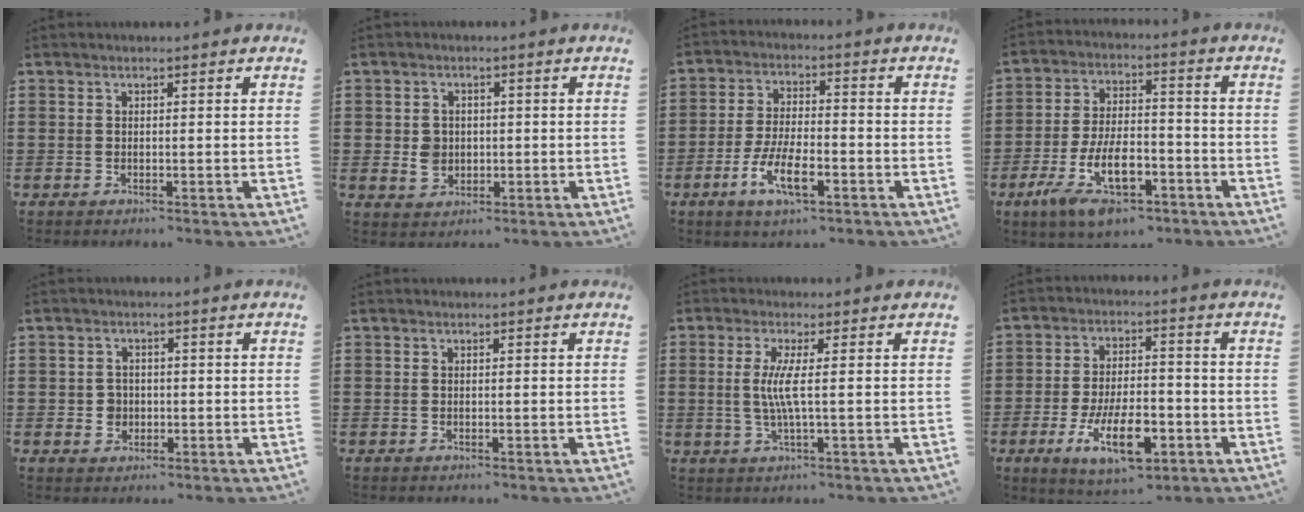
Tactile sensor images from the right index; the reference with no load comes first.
{"total": 3.1, "force": [-0.2, 2.7, 1.5], "torque": [-0.035, 0.007, -0.006]}
{"total": 8.1, "force": [-3.7, 2.7, 6.7], "torque": [-0.148, -0.011, -0.071]}
{"total": 11.6, "force": [-5.8, 4.9, 8.8], "torque": [-0.191, 0.004, -0.110]}
{"total": 2.4, "force": [-0.5, 2.2, 0.7], "torque": [-0.021, 0.006, -0.012]}
{"total": 0.0}
{"total": 4.7, "force": [0.2, -0.2, 4.7], "torque": [-0.100, -0.013, -0.004]}
{"total": 11.0, "force": [-4.6, 4.4, 9.0], "torque": [-0.163, -0.007, -0.082]}